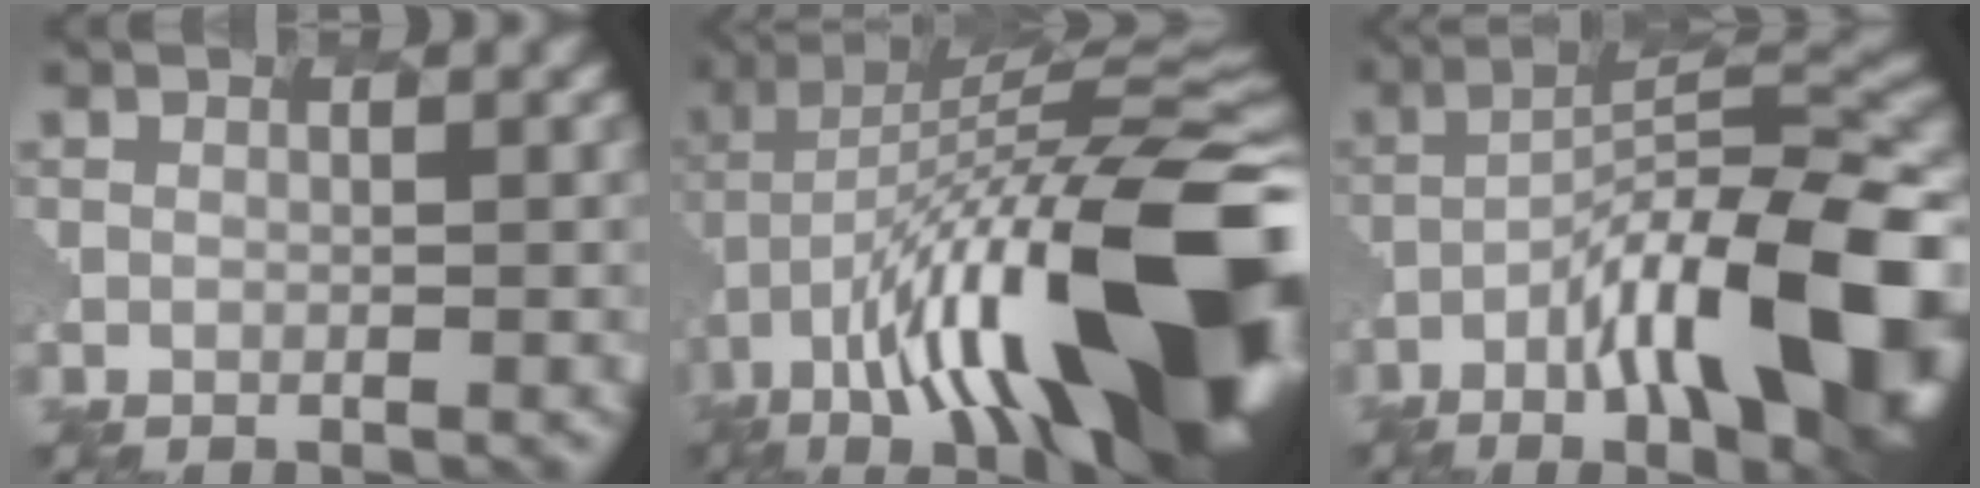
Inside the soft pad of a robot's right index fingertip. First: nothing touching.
{"total": 17.4, "force": [-5.7, 5.6, 15.4], "torque": [-0.260, 0.027, -0.104]}
{"total": 15.2, "force": [-6.0, 4.6, 13.2], "torque": [-0.204, 0.008, -0.103]}